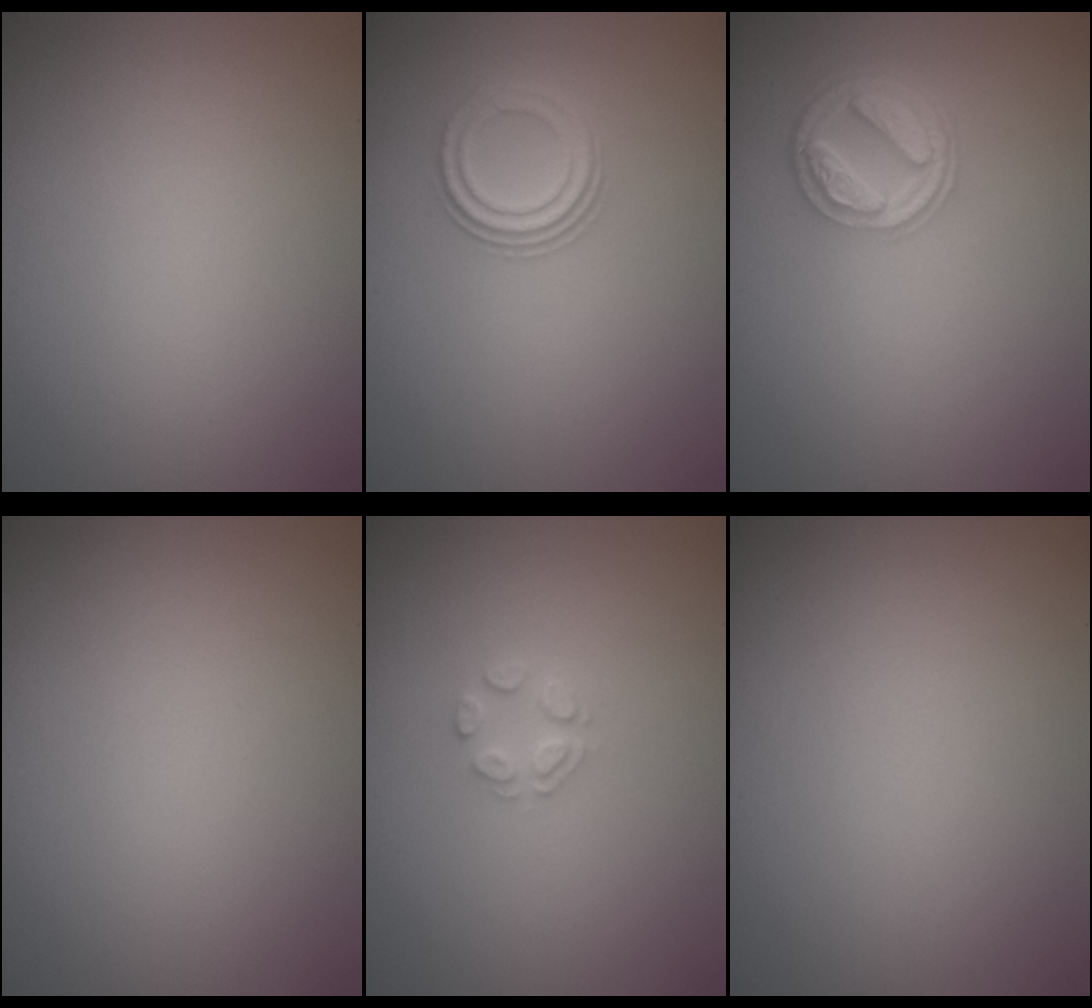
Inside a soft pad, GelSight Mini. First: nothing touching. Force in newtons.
{"total": 2.6, "press": 2.3, "slide": 1.2}
{"total": 4.4, "press": 3.4, "slide": 2.7}
{"total": 0.0}
{"total": 1.7, "press": 1.6, "slide": 0.2}
{"total": 0.0}